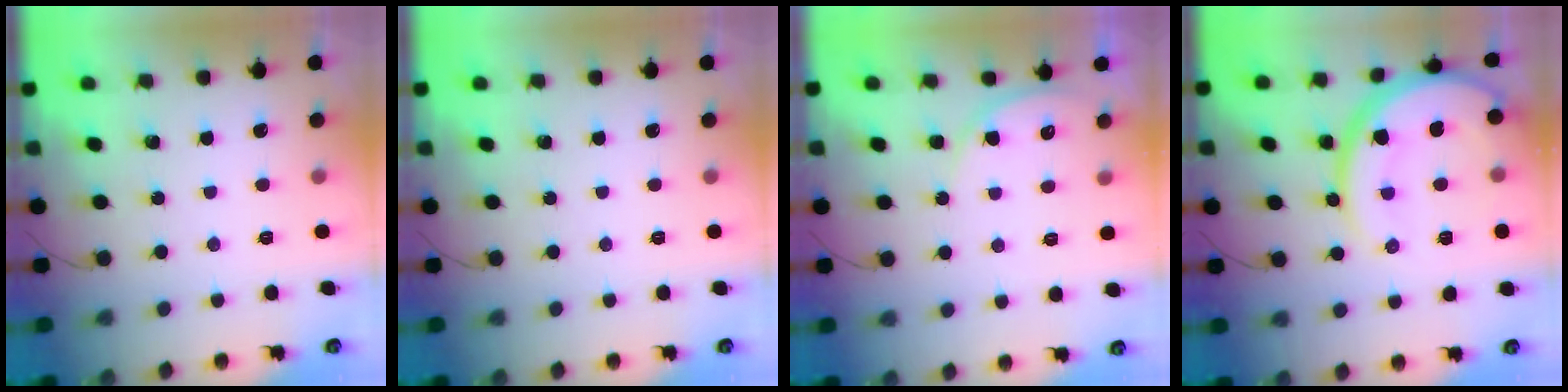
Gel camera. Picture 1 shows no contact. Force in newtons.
{"total": 0.0}
{"total": 5.9, "press": 5.9, "slide": 0.4}
{"total": 16.5, "press": 16.4, "slide": 1.5}